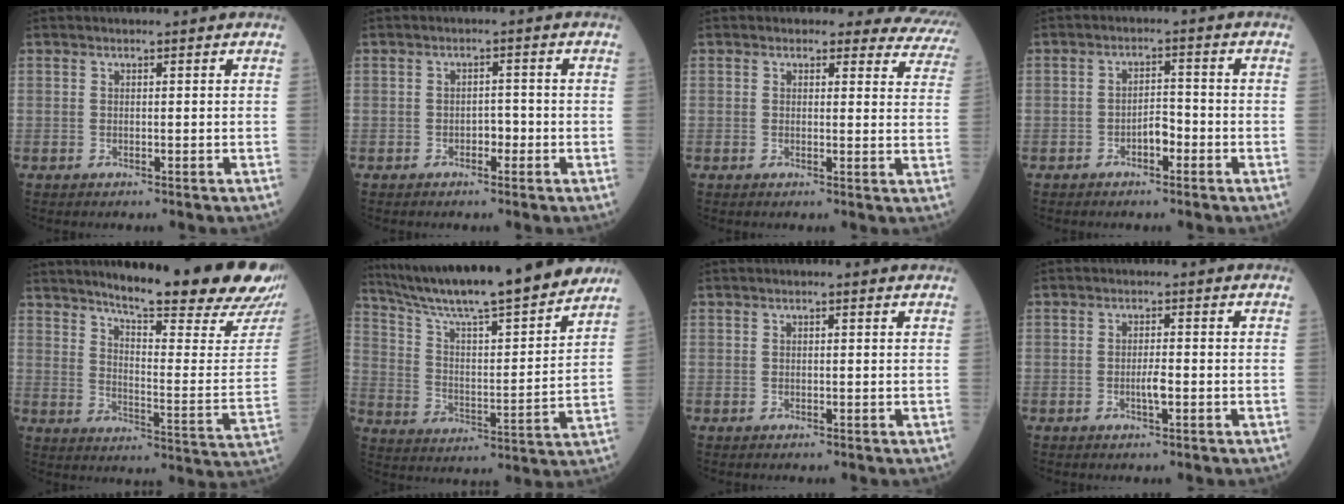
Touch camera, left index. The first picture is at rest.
{"total": 1.8, "force": [-1.0, 0.9, 1.2], "torque": [-0.009, 0.002, -0.020]}
{"total": 11.3, "force": [10.6, 3.9, 0.4], "torque": [0.049, -0.049, 0.067]}
{"total": 3.0, "force": [-1.8, 1.2, 2.1], "torque": [-0.028, 0.004, -0.035]}
{"total": 24.7, "force": [20.9, 1.4, 13.2], "torque": [-0.191, -0.084, 0.259]}
{"total": 22.6, "force": [19.8, 1.0, 10.7], "torque": [-0.181, -0.018, 0.302]}
{"total": 0.7, "force": [0.3, 0.1, 0.7], "torque": [-0.013, 0.005, -0.001]}
{"total": 2.1, "force": [-0.9, 0.3, 1.9], "torque": [-0.035, -0.003, -0.017]}